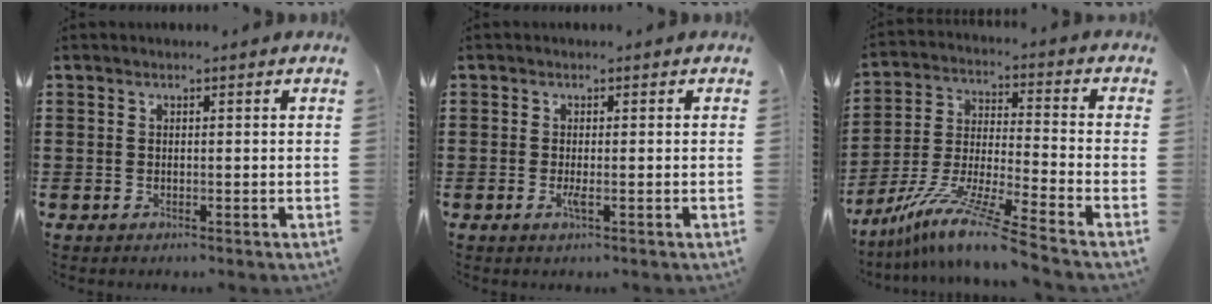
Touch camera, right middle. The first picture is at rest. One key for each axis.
{"total": 1.2, "fx": -0.3, "fy": 0.0, "fz": 1.1, "tx": -0.021, "ty": -0.004, "tz": -0.006}
{"total": 10.8, "fx": -8.7, "fy": -0.6, "fz": 6.4, "tx": -0.134, "ty": -0.008, "tz": -0.177}